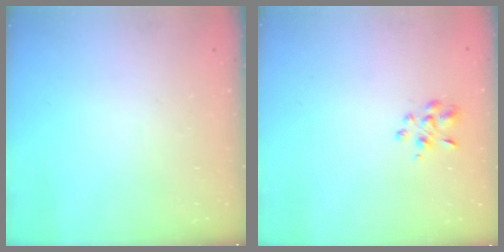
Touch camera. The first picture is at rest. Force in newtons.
{"total": 3.6, "press": 3.4, "slide": 1.1}